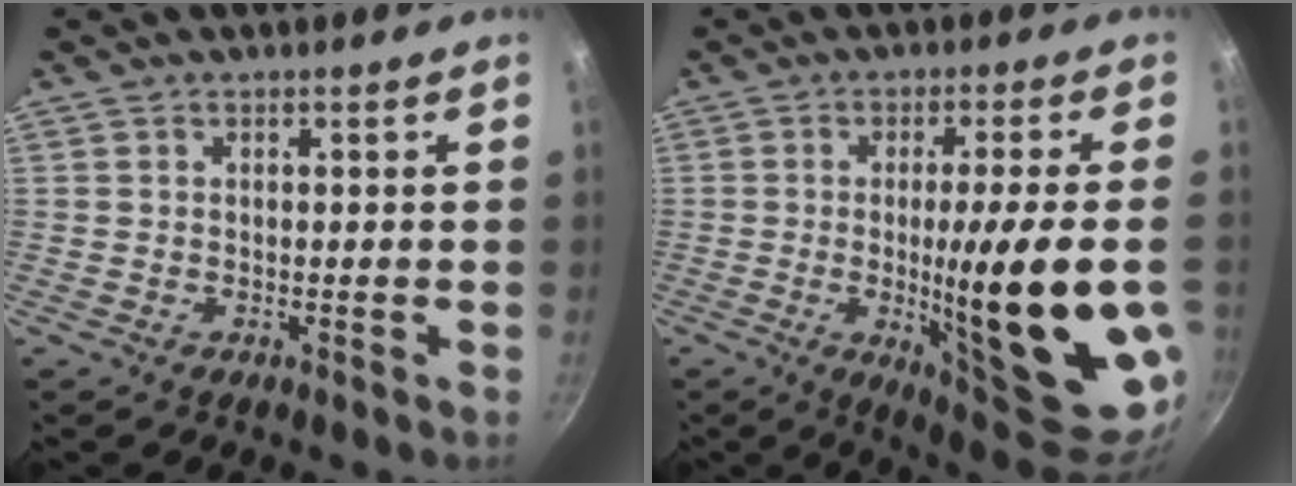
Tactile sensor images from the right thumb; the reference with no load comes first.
{"total": 23.5, "force": [-3.6, 4.0, 22.8], "torque": [-0.310, -0.016, -0.037]}